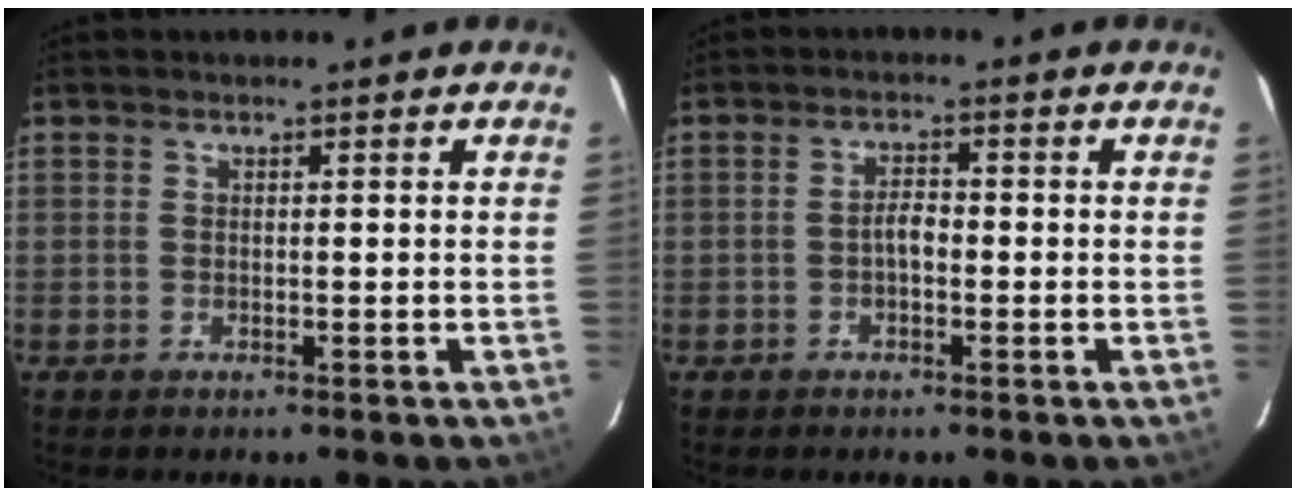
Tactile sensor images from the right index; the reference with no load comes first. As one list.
[{"total": 2.2, "force": [-0.8, 1.1, 1.8], "torque": [-0.035, 0.008, -0.015]}]